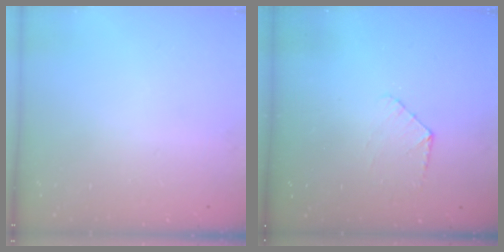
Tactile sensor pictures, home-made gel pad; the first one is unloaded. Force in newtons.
{"total": 5.3, "press": 5.2, "slide": 0.5}